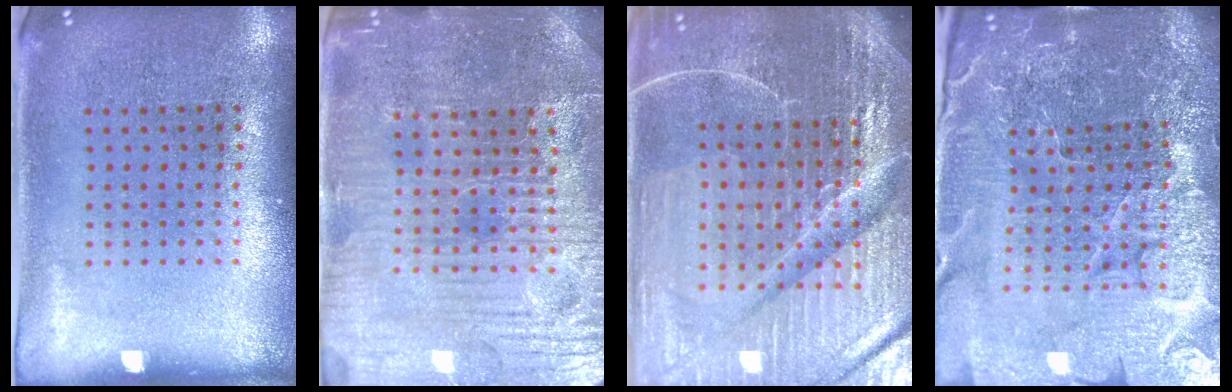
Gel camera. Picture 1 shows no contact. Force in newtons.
{"total": 4.8, "press": 4.7, "slide": 1.1}
{"total": 7.1, "press": 6.1, "slide": 3.5}
{"total": 5.8, "press": 5.3, "slide": 2.4}